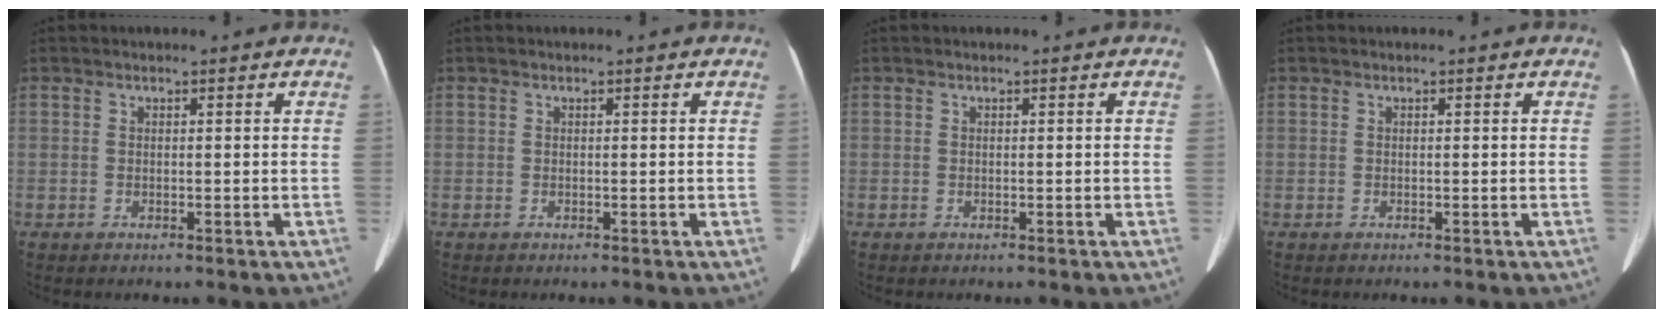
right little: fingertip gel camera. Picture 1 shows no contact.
{"total": 0.0}
{"total": 0.0}
{"total": 0.0}